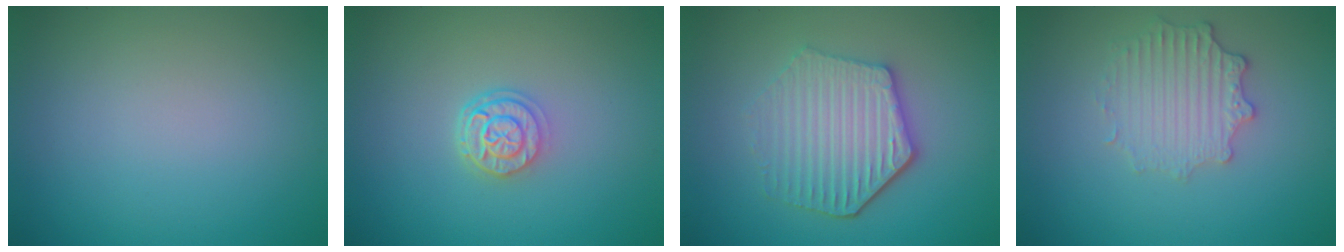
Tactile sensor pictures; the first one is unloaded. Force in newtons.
{"total": 2.9, "press": 2.3, "slide": 1.8}
{"total": 5.0, "press": 4.3, "slide": 2.6}
{"total": 2.7, "press": 2.6, "slide": 0.8}